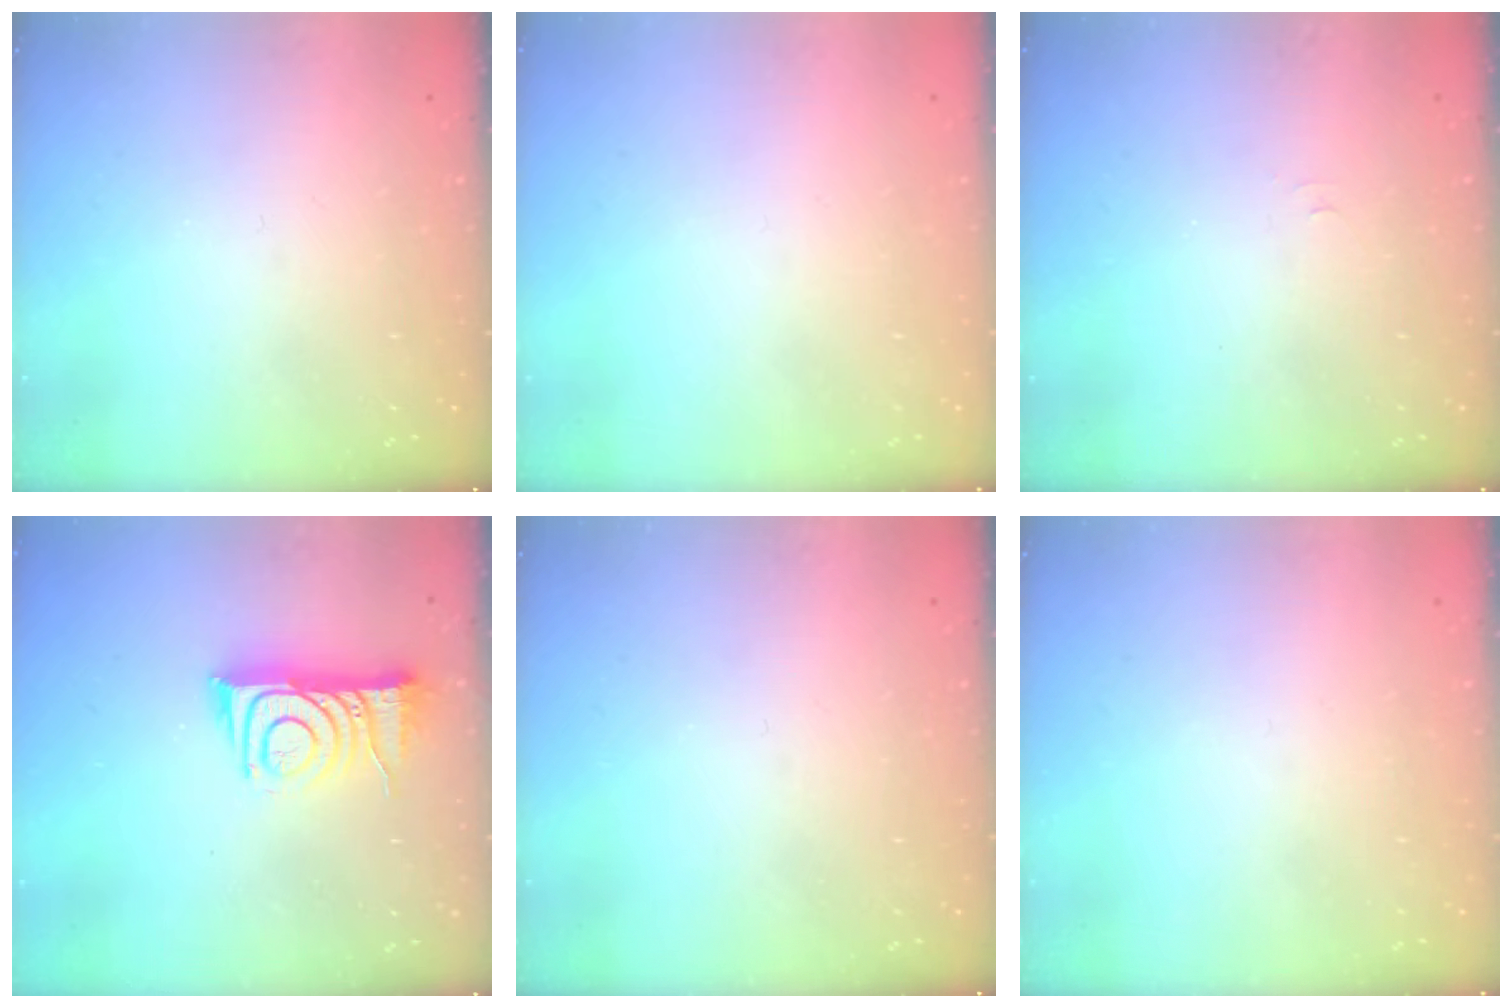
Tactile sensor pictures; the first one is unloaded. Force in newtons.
{"total": 1.6, "press": 1.6, "slide": 0.1}
{"total": 3.6, "press": 3.6, "slide": 0.3}
{"total": 10.7, "press": 10.7, "slide": 1.2}
{"total": 0.0}
{"total": 1.8, "press": 1.7, "slide": 0.1}